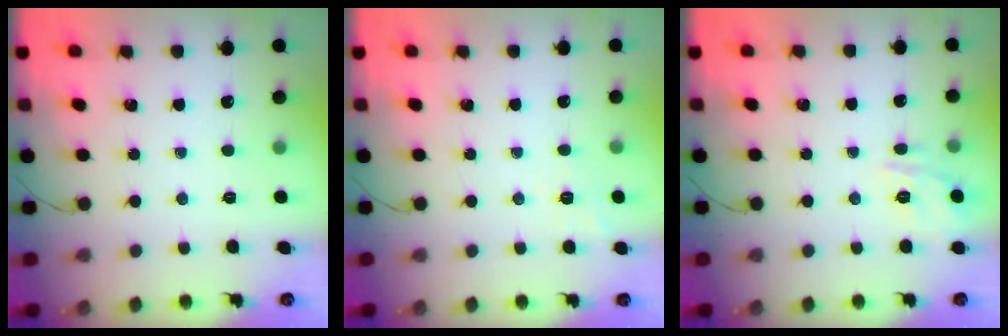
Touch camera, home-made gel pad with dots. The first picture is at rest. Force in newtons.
{"total": 2.0, "press": 1.5, "slide": 1.4}
{"total": 11.6, "press": 11.6, "slide": 1.0}